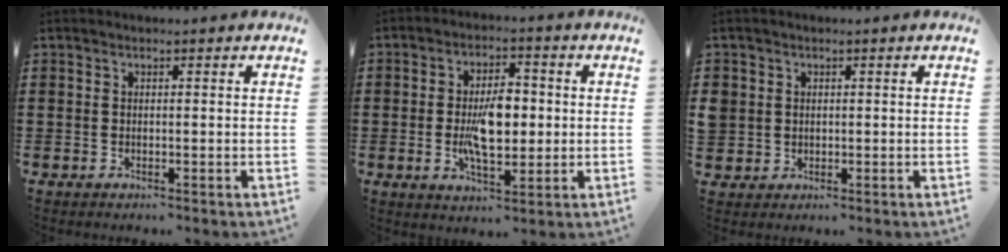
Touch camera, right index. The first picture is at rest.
{"total": 7.9, "force": [-0.5, 3.8, 6.9], "torque": [-0.129, -0.004, -0.017]}
{"total": 2.0, "force": [0.3, 1.9, 0.3], "torque": [-0.014, 0.009, 0.004]}